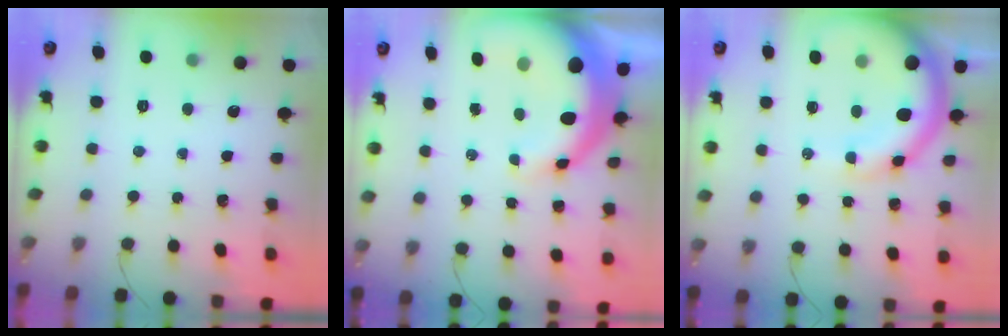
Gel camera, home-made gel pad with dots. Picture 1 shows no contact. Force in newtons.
{"total": 13.6, "press": 13.4, "slide": 2.6}
{"total": 11.0, "press": 10.6, "slide": 2.9}